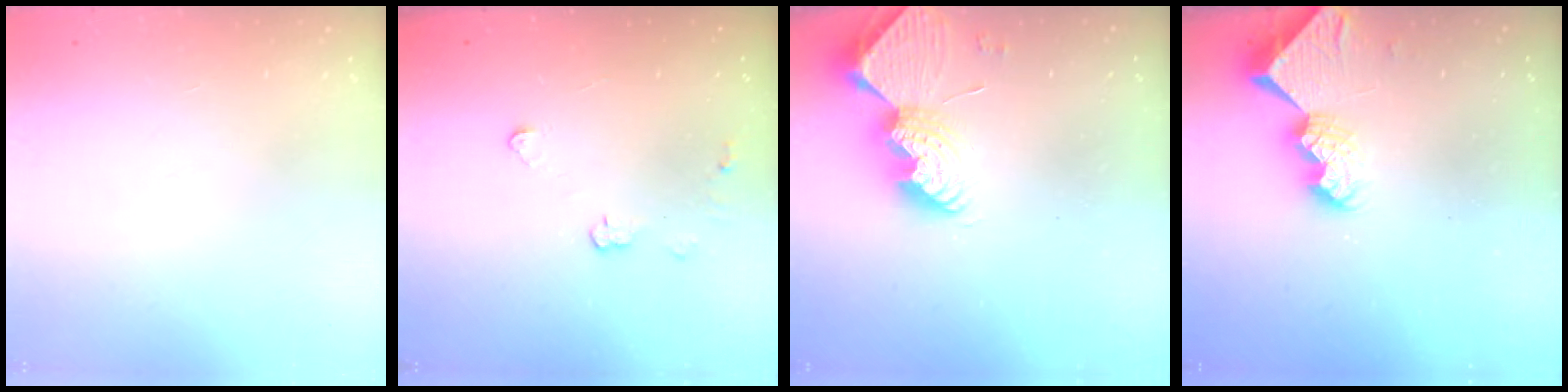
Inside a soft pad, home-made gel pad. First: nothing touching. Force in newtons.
{"total": 3.6, "press": 3.6, "slide": 0.4}
{"total": 12.5, "press": 12.4, "slide": 1.0}
{"total": 9.9, "press": 9.9, "slide": 0.7}